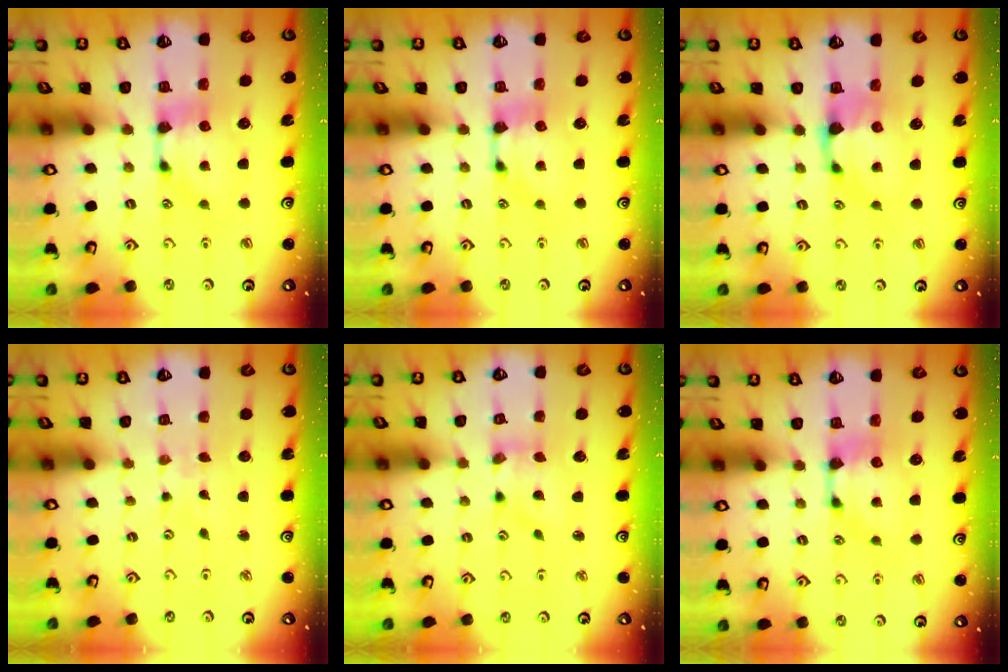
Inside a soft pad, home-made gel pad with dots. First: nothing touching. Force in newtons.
{"total": 0.0}
{"total": 1.2, "press": 0.8, "slide": 0.9}
{"total": 5.5, "press": 5.5, "slide": 0.2}
{"total": 1.0, "press": 0.2, "slide": 0.9}
{"total": 0.0}